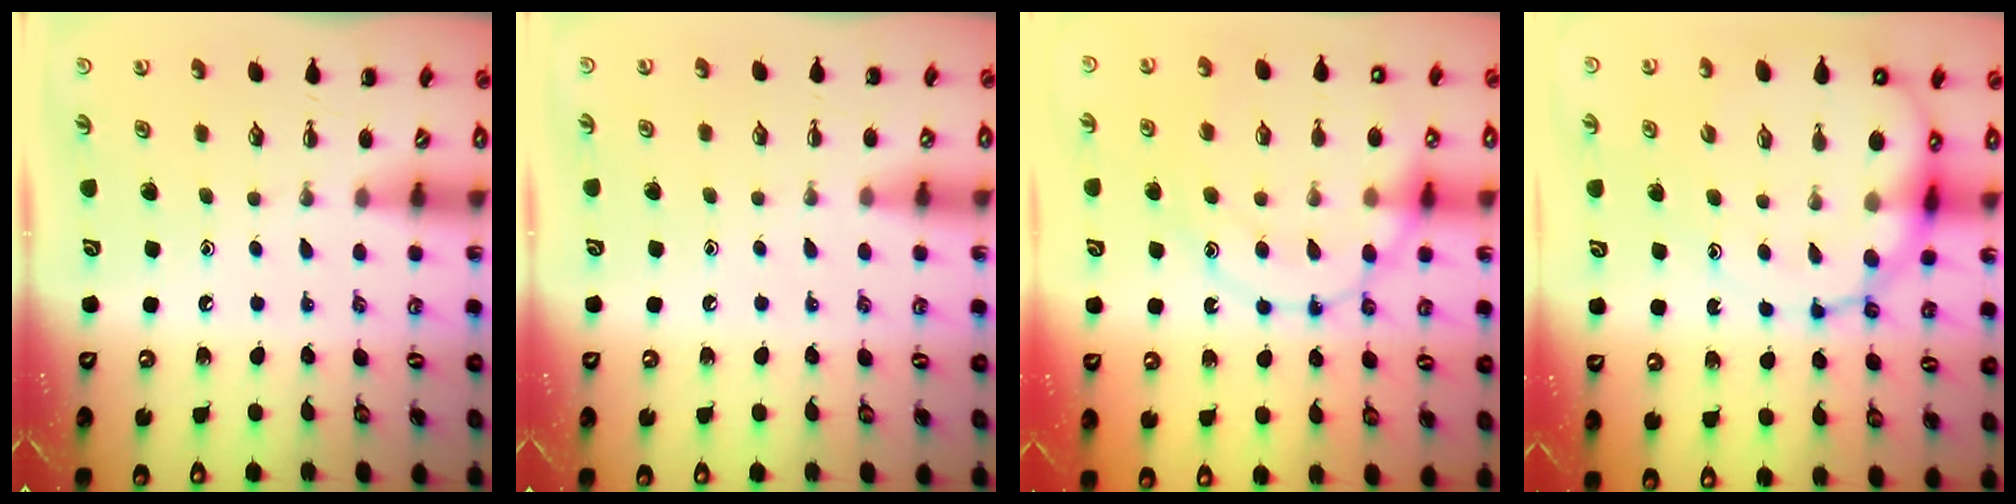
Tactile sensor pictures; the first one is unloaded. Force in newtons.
{"total": 5.3, "press": 5.0, "slide": 1.7}
{"total": 17.9, "press": 17.9, "slide": 1.7}
{"total": 16.0, "press": 15.6, "slide": 3.4}